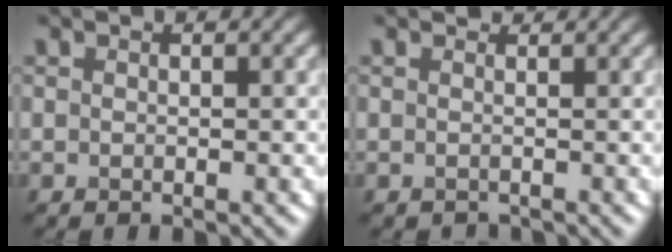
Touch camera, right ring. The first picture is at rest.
{"total": 0.8, "force": [0.0, 0.8, -0.1], "torque": [0.003, -0.008, -0.003]}